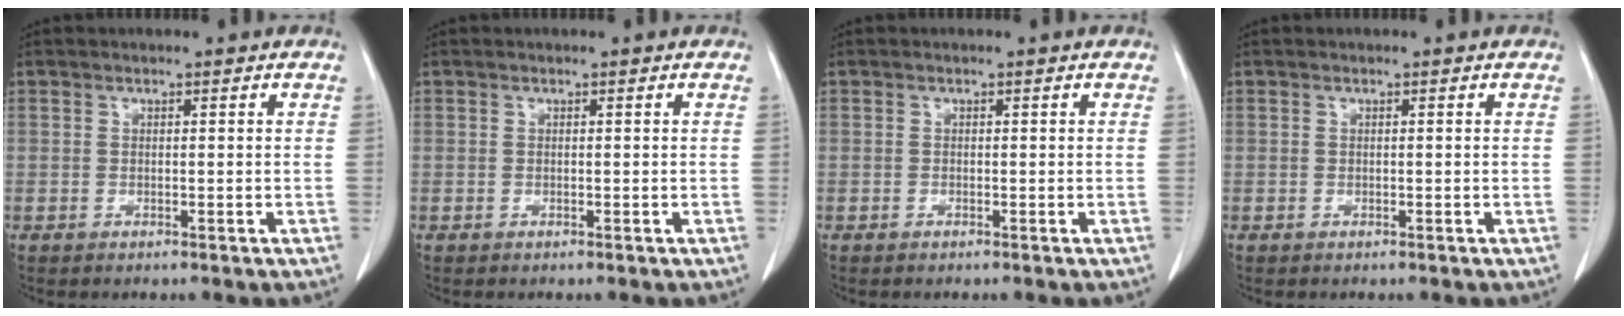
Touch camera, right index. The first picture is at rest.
{"total": 0.0}
{"total": 0.0}
{"total": 0.0}